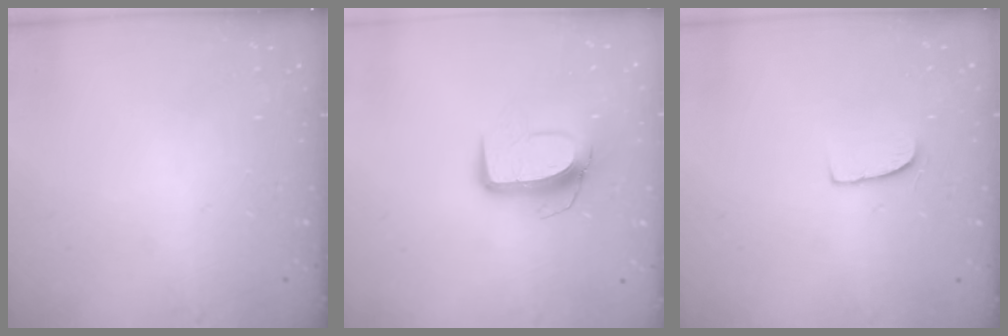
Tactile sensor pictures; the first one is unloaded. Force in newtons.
{"total": 10.2, "press": 10.2, "slide": 0.6}
{"total": 5.7, "press": 5.6, "slide": 0.5}